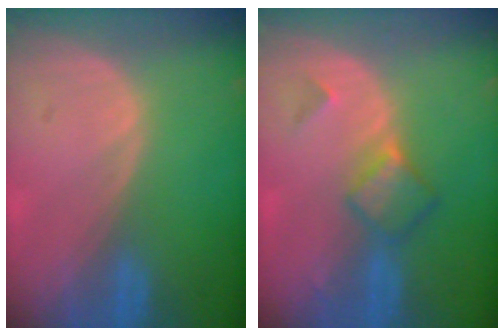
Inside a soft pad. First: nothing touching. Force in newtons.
{"total": 5.0, "press": 4.4, "slide": 2.4}